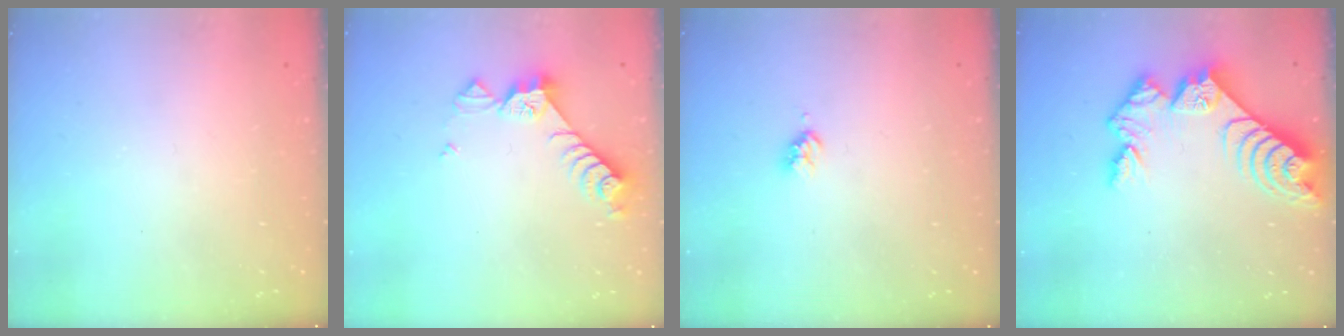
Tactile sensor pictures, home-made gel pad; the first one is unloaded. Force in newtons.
{"total": 8.2, "press": 8.1, "slide": 0.8}
{"total": 3.1, "press": 3.0, "slide": 0.4}
{"total": 12.3, "press": 12.3, "slide": 1.1}